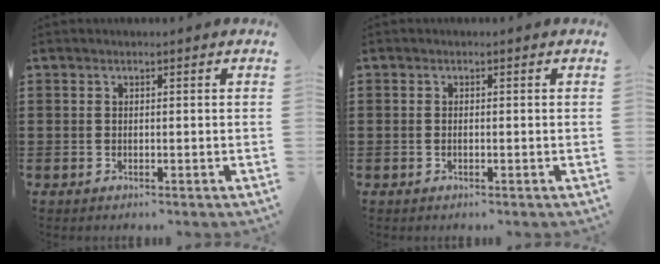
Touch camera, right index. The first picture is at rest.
{"total": 0.5, "force": [-0.1, 0.2, 0.5], "torque": [-0.011, -0.001, -0.002]}